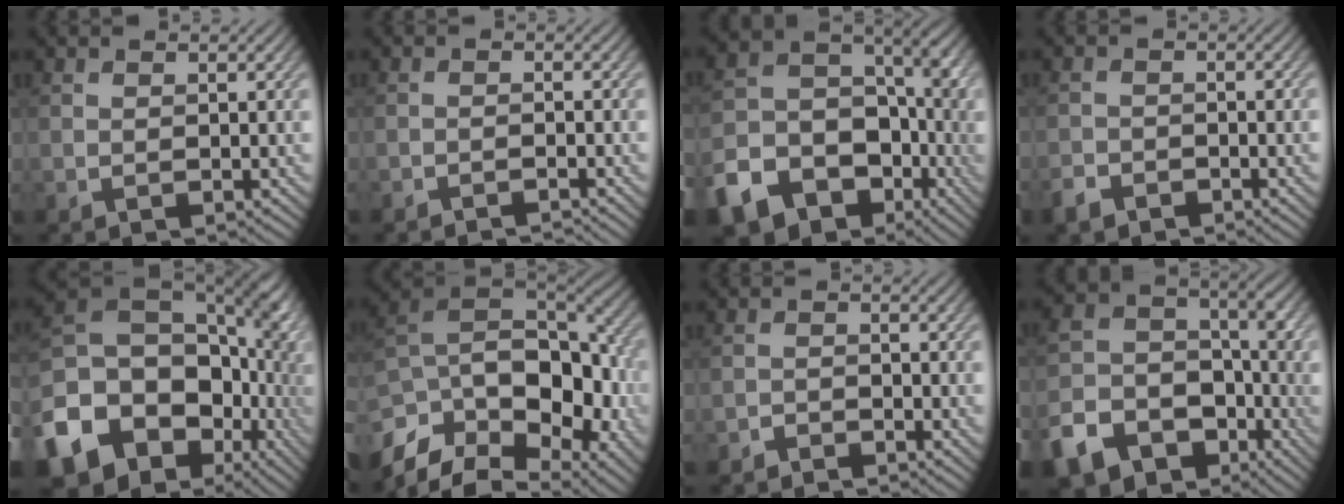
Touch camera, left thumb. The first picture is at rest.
{"total": 1.8, "force": [-1.7, 0.1, 0.6], "torque": [-0.010, 0.002, -0.030]}
{"total": 16.0, "force": [-8.1, 12.0, 6.8], "torque": [-0.188, -0.039, -0.129]}
{"total": 2.7, "force": [-2.2, 1.3, 1.1], "torque": [-0.021, -0.001, -0.046]}
{"total": 20.2, "force": [-6.3, 16.1, 10.5], "torque": [-0.259, -0.033, -0.095]}
{"total": 17.6, "force": [-7.0, 10.7, 12.1], "torque": [-0.267, -0.001, -0.090]}
{"total": 1.6, "force": [-1.5, 0.4, 0.3], "torque": [-0.004, 0.003, -0.033]}
{"total": 13.0, "force": [-7.2, 9.2, 5.6], "torque": [-0.159, -0.034, -0.128]}